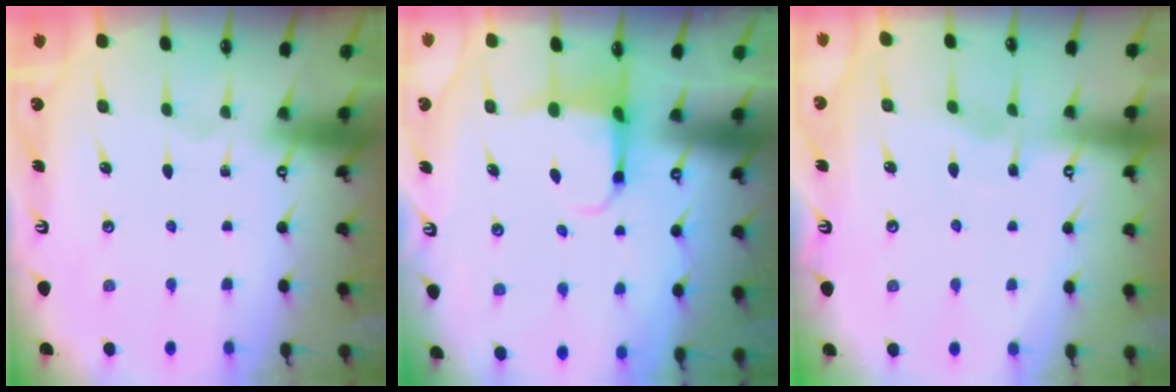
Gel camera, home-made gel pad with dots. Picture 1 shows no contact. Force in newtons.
{"total": 4.0, "press": 3.9, "slide": 1.0}
{"total": 3.6, "press": 3.6, "slide": 0.4}